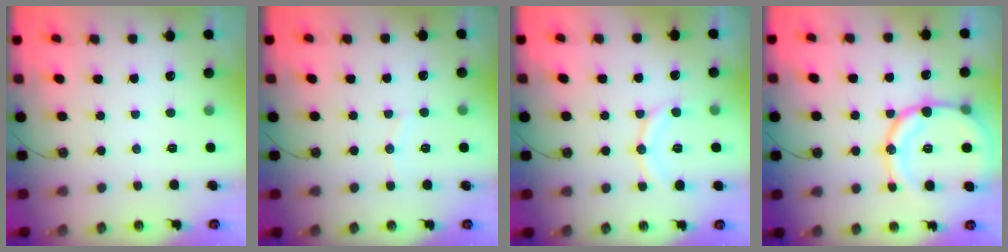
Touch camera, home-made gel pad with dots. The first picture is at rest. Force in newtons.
{"total": 4.4, "press": 4.4, "slide": 0.4}
{"total": 9.8, "press": 9.8, "slide": 0.9}
{"total": 18.3, "press": 18.0, "slide": 3.5}